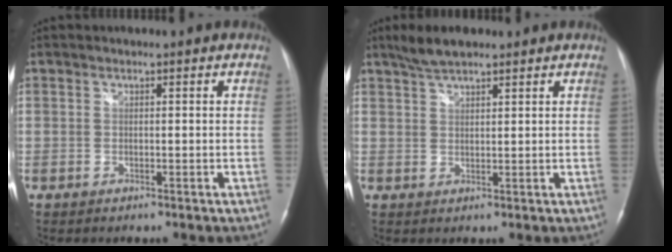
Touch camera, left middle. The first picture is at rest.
{"total": 4.5, "force": [3.7, 1.1, 2.4], "torque": [-0.058, 0.012, 0.071]}